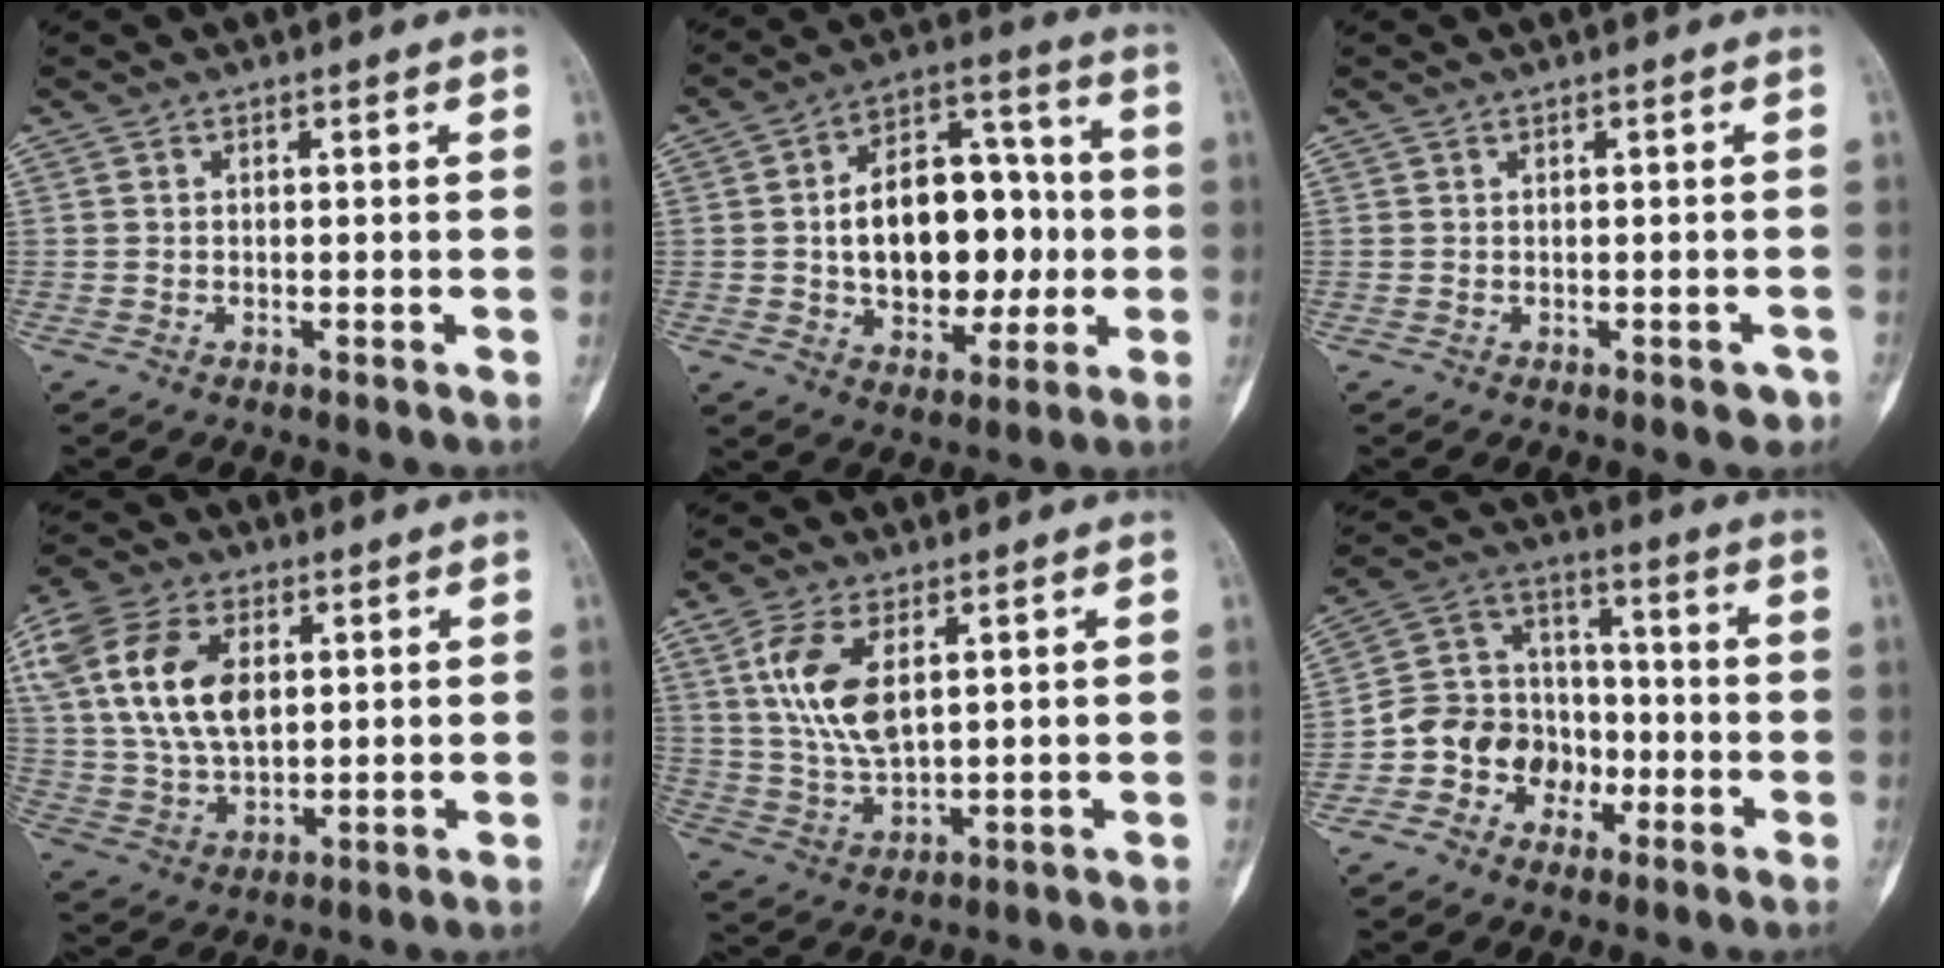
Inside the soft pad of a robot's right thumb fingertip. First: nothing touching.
{"total": 19.0, "force": [-0.5, 12.2, 14.6], "torque": [-0.181, 0.031, -0.002]}
{"total": 1.7, "force": [-0.8, 0.9, 1.1], "torque": [0.000, 0.009, -0.006]}
{"total": 18.8, "force": [5.0, 11.8, 13.8], "torque": [-0.290, -0.003, 0.092]}
{"total": 10.2, "force": [3.5, 4.7, 8.4], "torque": [-0.173, -0.013, 0.077]}
{"total": 11.8, "force": [-4.7, 10.0, 4.1], "torque": [-0.029, 0.071, -0.089]}